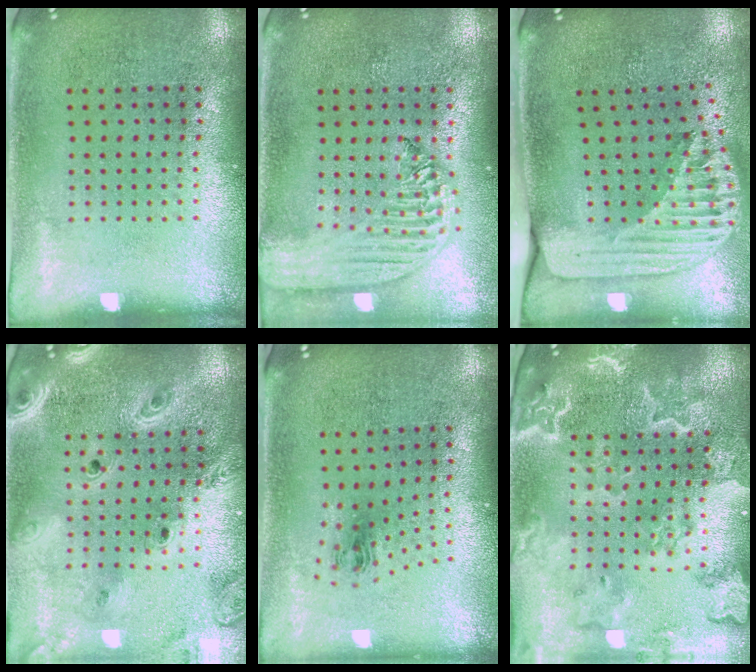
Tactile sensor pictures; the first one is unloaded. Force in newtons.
{"total": 2.5, "press": 2.1, "slide": 1.4}
{"total": 2.6, "press": 1.8, "slide": 1.9}
{"total": 3.2, "press": 2.6, "slide": 1.8}
{"total": 1.0, "press": 0.4, "slide": 0.9}
{"total": 3.6, "press": 3.1, "slide": 1.9}